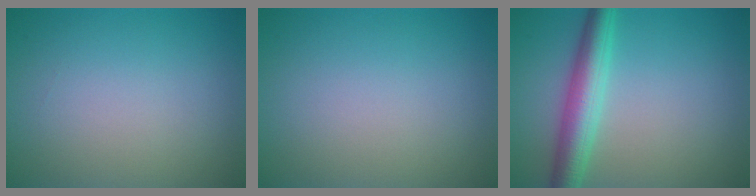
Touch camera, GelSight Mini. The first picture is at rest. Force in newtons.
{"total": 0.0}
{"total": 4.6, "press": 4.6, "slide": 0.0}